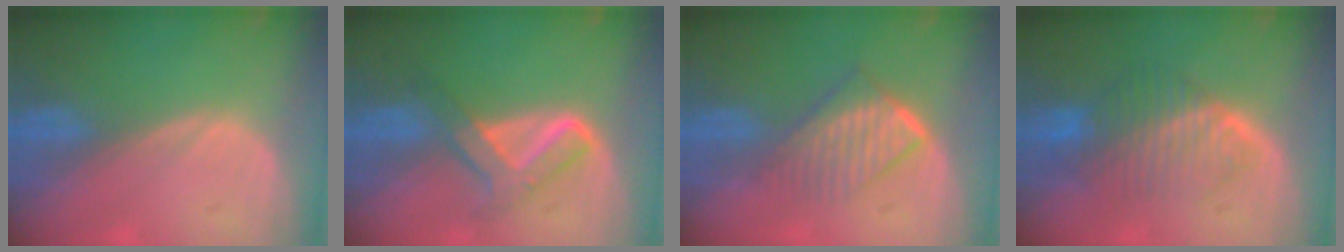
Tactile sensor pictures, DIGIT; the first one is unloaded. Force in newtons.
{"total": 5.8, "press": 5.8, "slide": 0.2}
{"total": 6.8, "press": 5.9, "slide": 3.4}
{"total": 8.2, "press": 7.2, "slide": 3.8}